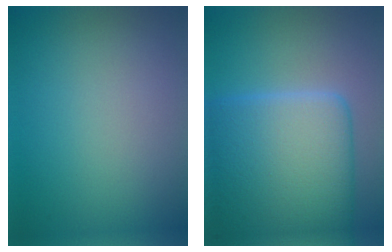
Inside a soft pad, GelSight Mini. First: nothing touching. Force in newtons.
{"total": 12.9, "press": 12.9, "slide": 0.7}